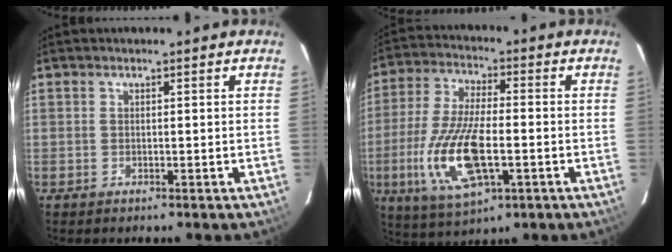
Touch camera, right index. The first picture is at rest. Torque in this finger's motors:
{"motor_torque": [1.91, -0.22, 1.05, 0.21]}